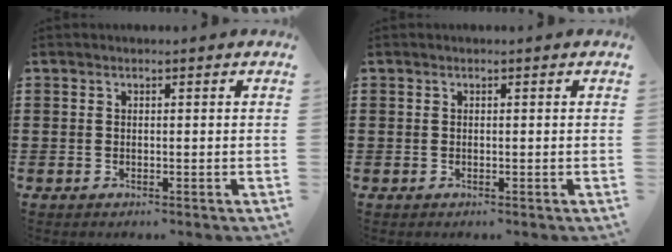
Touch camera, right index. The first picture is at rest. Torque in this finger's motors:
{"motor_torque": [0.15, 0.46, 0.00, 0.00]}